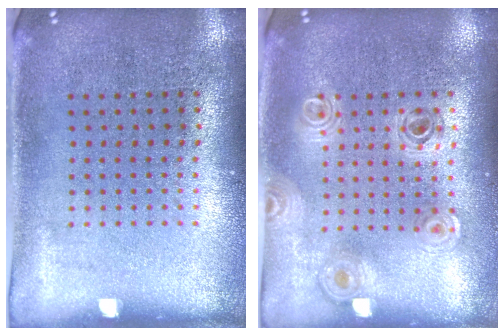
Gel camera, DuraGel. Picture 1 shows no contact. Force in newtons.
{"total": 0.9, "press": 0.9, "slide": 0.0}